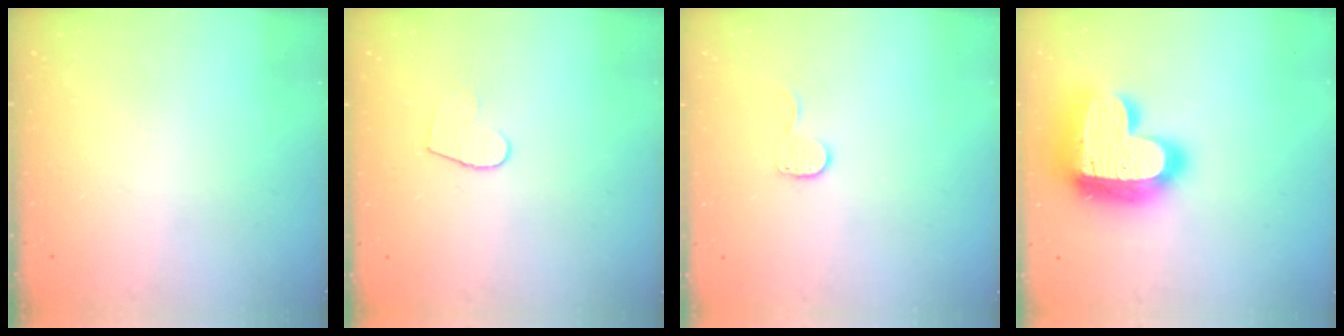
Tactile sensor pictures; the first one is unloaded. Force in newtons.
{"total": 5.8, "press": 5.8, "slide": 0.4}
{"total": 6.0, "press": 5.9, "slide": 0.5}
{"total": 26.7, "press": 26.6, "slide": 1.8}